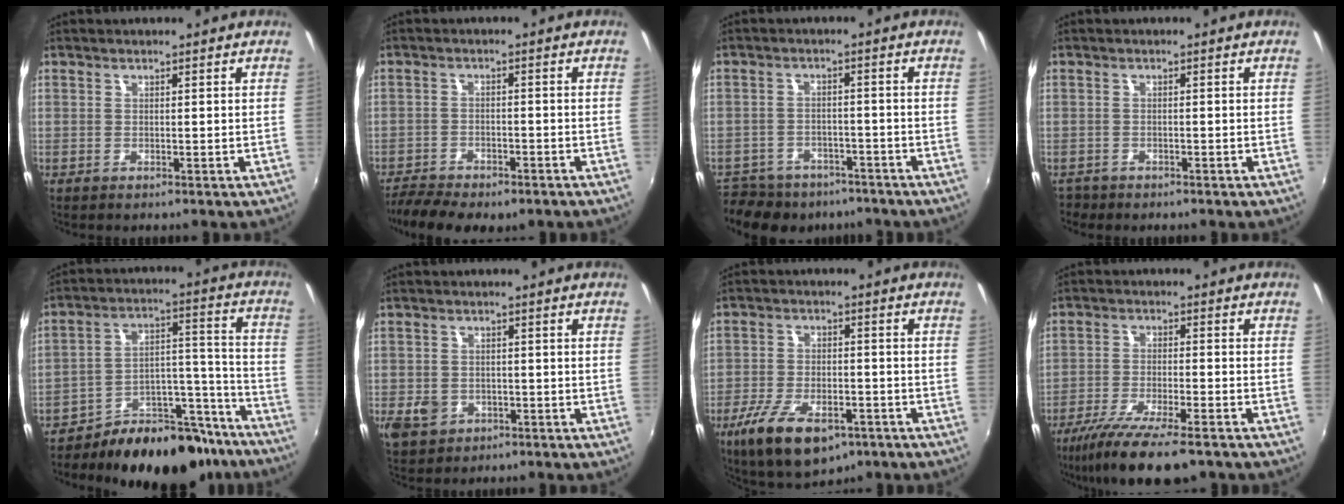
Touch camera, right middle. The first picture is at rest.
{"total": 10.3, "force": [-8.3, 3.4, 5.0], "torque": [-0.126, -0.030, -0.134]}
{"total": 14.2, "force": [-10.9, 7.4, 5.2], "torque": [-0.132, -0.003, -0.156]}
{"total": 2.0, "force": [-1.6, 1.2, 0.2], "torque": [-0.009, -0.003, -0.027]}
{"total": 19.6, "force": [-16.1, 8.7, 7.3], "torque": [-0.100, 0.068, -0.220]}
{"total": 6.0, "force": [-2.3, 4.8, 2.6], "torque": [-0.069, -0.001, -0.034]}
{"total": 13.7, "force": [-7.7, 6.3, 9.4], "torque": [-0.196, -0.030, -0.127]}
{"total": 13.1, "force": [-9.7, 2.5, 8.4], "torque": [-0.175, -0.042, -0.168]}